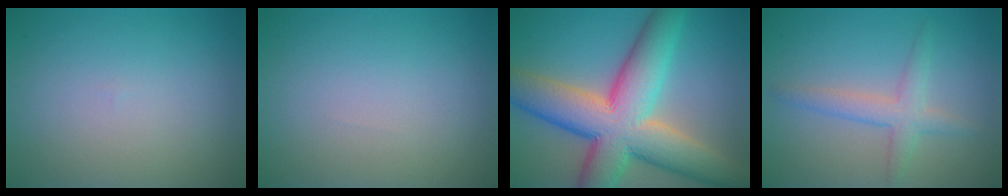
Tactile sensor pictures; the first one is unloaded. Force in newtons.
{"total": 0.0}
{"total": 12.9, "press": 12.9, "slide": 0.7}
{"total": 2.8, "press": 2.8, "slide": 0.1}